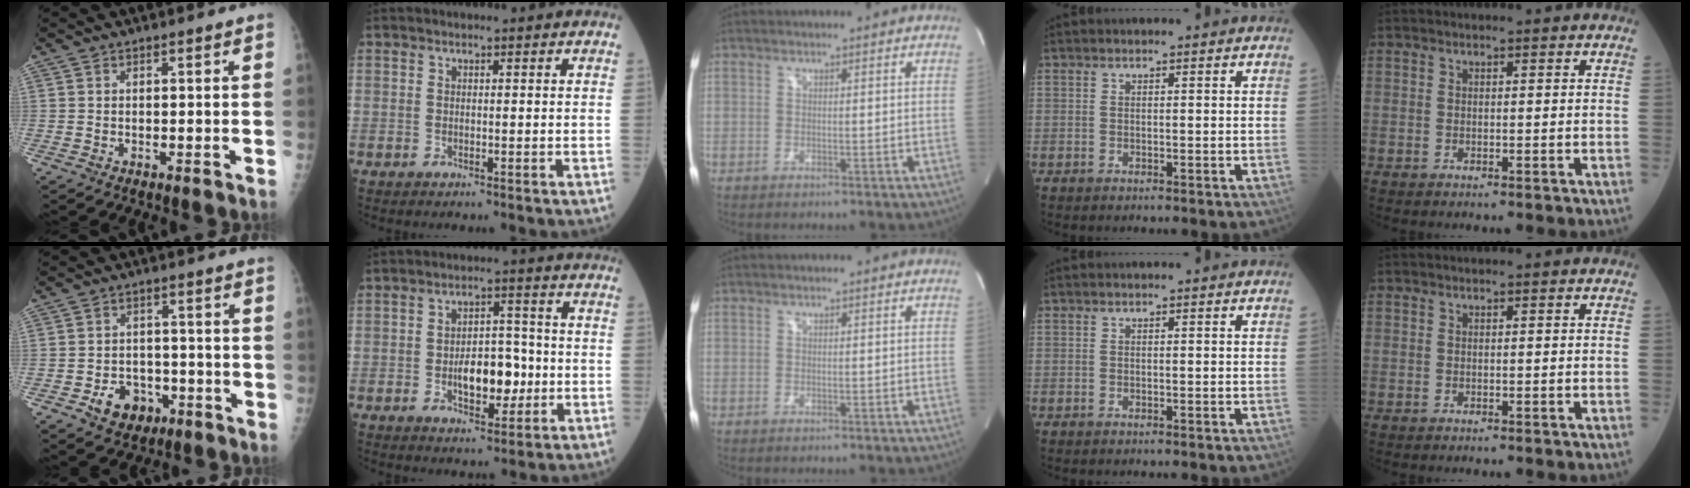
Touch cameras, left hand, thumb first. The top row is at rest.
{"thumb": {"total": 7.0, "force": [-3.1, 5.5, 2.9], "torque": [-0.020, 0.025, -0.042]}, "index": {"total": 7.5, "force": [-1.5, 3.9, 6.3], "torque": [-0.106, 0.011, -0.020]}}